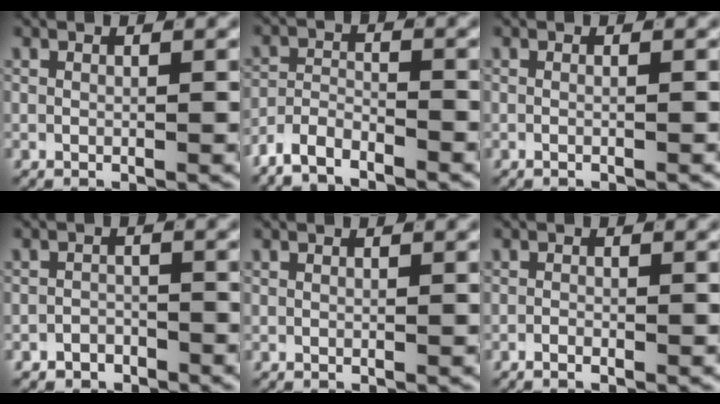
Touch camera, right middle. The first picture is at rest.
{"total": 4.3, "force": [-3.6, 1.9, 1.4], "torque": [-0.023, -0.004, -0.072]}
{"total": 0.7, "force": [-0.5, -0.2, 0.4], "torque": [-0.006, 0.002, -0.008]}
{"total": 2.2, "force": [-1.9, 1.0, 0.1], "torque": [0.010, -0.002, -0.033]}
{"total": 0.0}
{"total": 1.0, "force": [-0.9, 0.1, 0.3], "torque": [-0.008, -0.003, -0.018]}